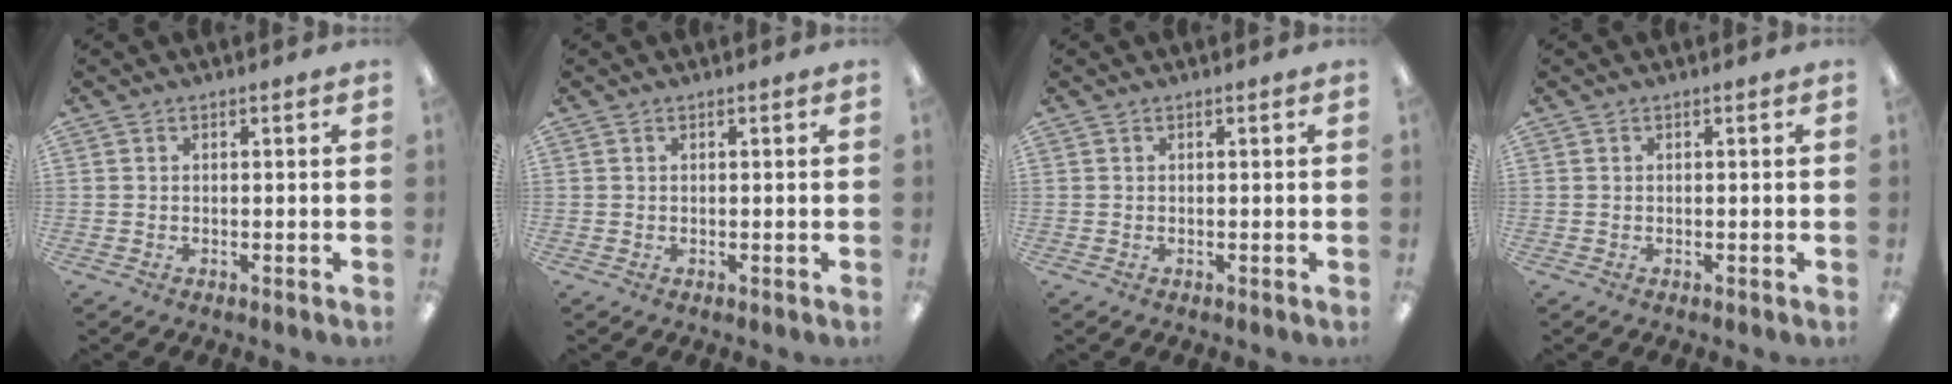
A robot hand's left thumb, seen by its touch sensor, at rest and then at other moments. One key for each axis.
{"total": 0.0}
{"total": 0.0}
{"total": 0.0}